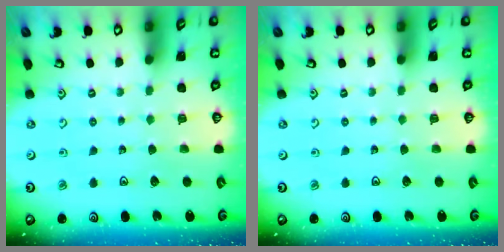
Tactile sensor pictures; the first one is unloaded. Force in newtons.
{"total": 0.0}